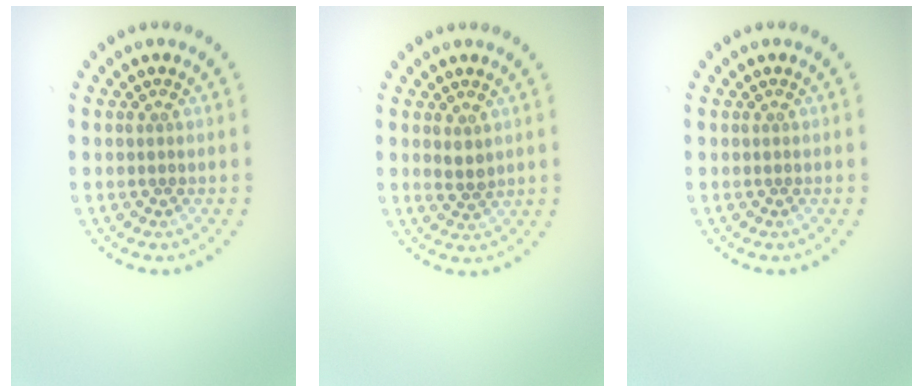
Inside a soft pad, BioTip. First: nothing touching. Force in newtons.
{"total": 1.4, "press": 1.3, "slide": 0.7}
{"total": 0.0}